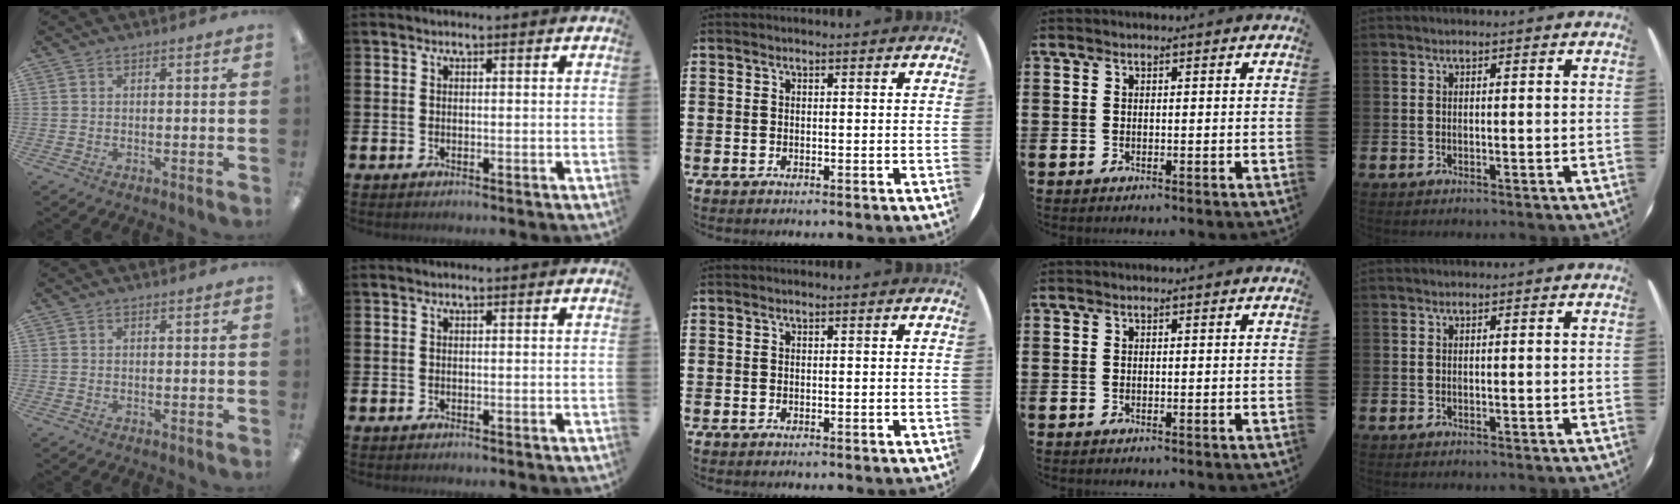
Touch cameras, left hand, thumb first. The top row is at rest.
{}